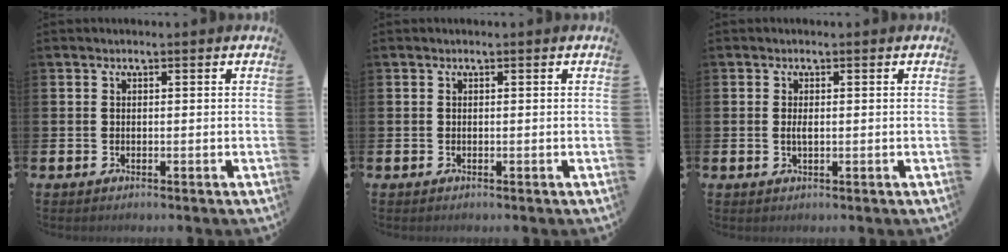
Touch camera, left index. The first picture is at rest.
{"total": 0.0}
{"total": 1.0, "force": [0.1, 0.4, 0.9], "torque": [-0.019, 0.003, 0.000]}